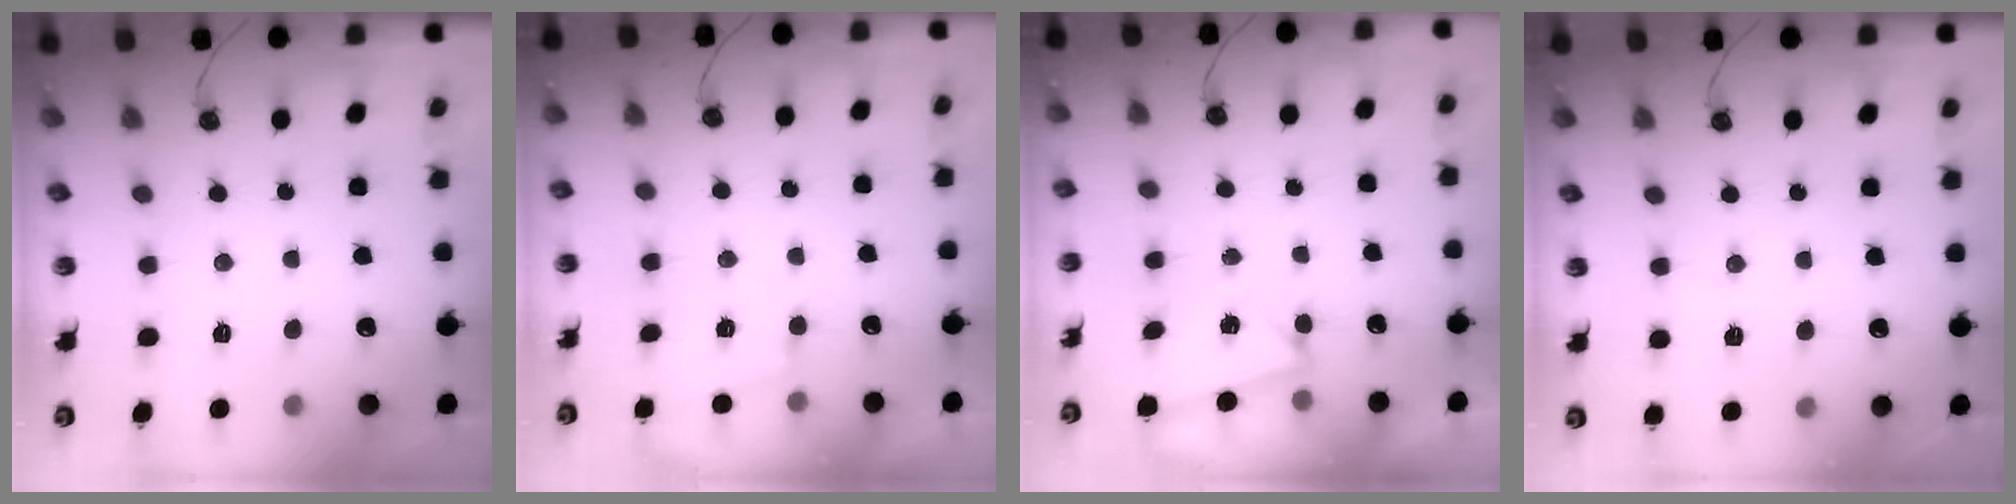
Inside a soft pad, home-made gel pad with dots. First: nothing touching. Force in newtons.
{"total": 1.1, "press": 1.1, "slide": 0.1}
{"total": 2.0, "press": 1.9, "slide": 0.7}
{"total": 3.8, "press": 2.9, "slide": 2.4}